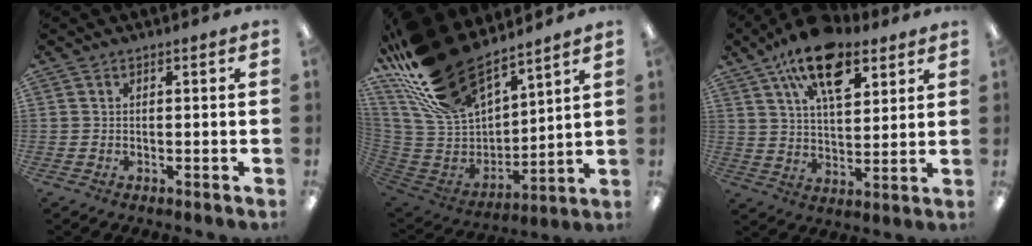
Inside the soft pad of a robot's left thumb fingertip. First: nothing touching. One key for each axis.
{"total": 23.9, "fx": 19.1, "fy": 9.5, "fz": 10.7, "tx": -0.223, "ty": -0.111, "tz": 0.350}
{"total": 17.1, "fx": 10.2, "fy": 8.3, "fz": 10.9, "tx": -0.180, "ty": -0.035, "tz": 0.176}